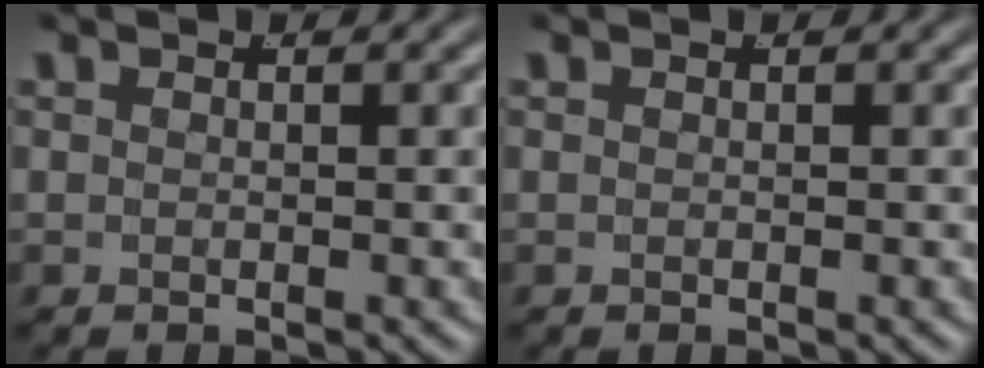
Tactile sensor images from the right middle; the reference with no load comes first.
{"total": 0.0}